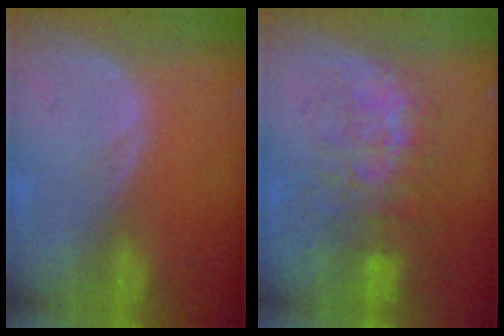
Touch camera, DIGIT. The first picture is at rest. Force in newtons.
{"total": 9.9, "press": 8.6, "slide": 4.9}